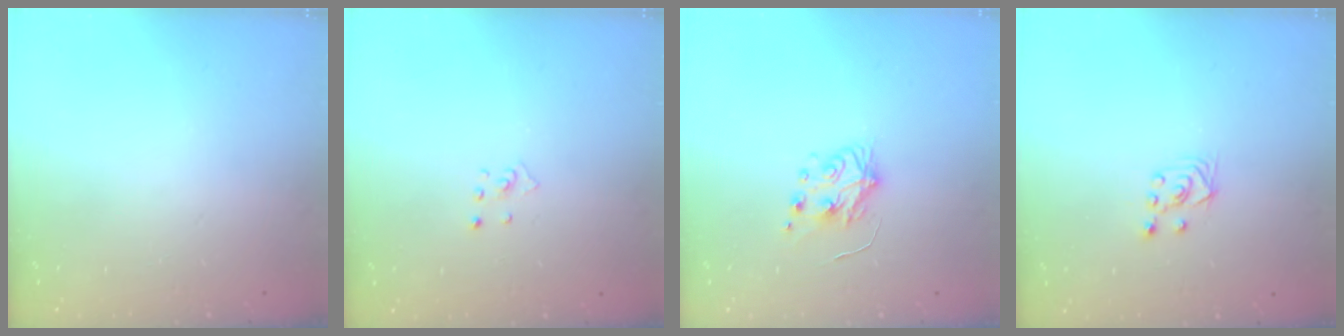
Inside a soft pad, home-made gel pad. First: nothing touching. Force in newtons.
{"total": 2.9, "press": 2.9, "slide": 0.3}
{"total": 5.9, "press": 5.9, "slide": 0.6}
{"total": 2.8, "press": 2.6, "slide": 1.1}